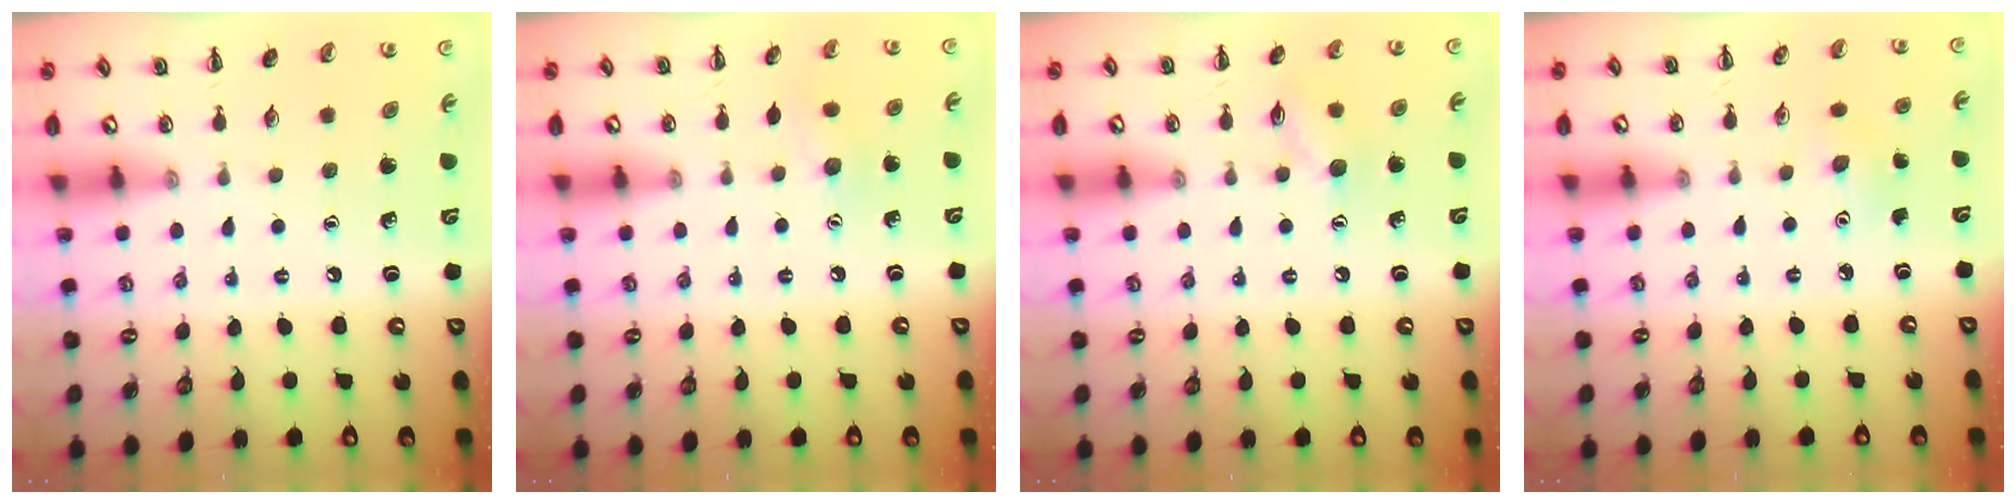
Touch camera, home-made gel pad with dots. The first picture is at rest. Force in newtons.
{"total": 7.1, "press": 7.0, "slide": 1.3}
{"total": 7.7, "press": 7.7, "slide": 0.9}
{"total": 3.8, "press": 3.7, "slide": 0.8}